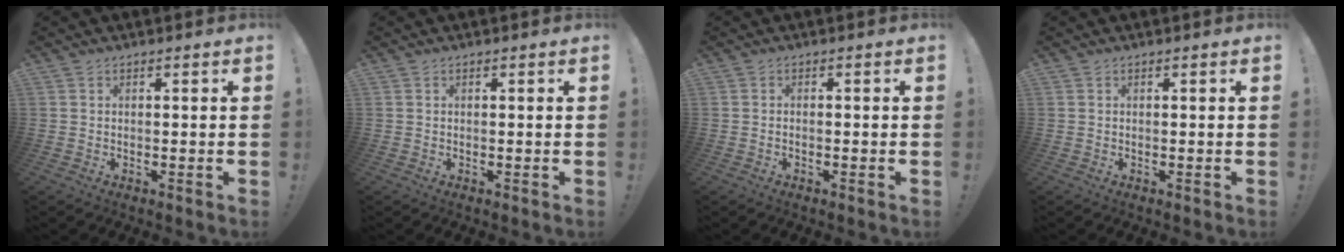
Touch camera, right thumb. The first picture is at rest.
{"total": 0.0}
{"total": 0.6, "force": [-0.4, 0.3, 0.3], "torque": [-0.004, 0.002, -0.006]}
{"total": 0.0}